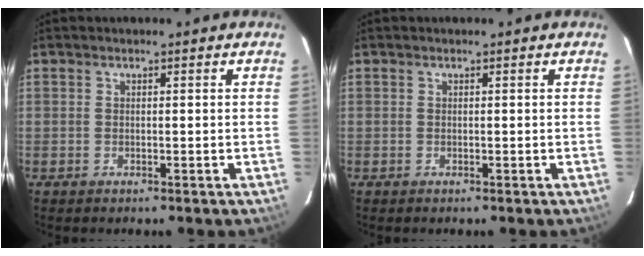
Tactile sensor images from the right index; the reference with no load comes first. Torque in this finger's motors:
{"motor_torque": [0.00, 0.00, 0.00, 0.00]}